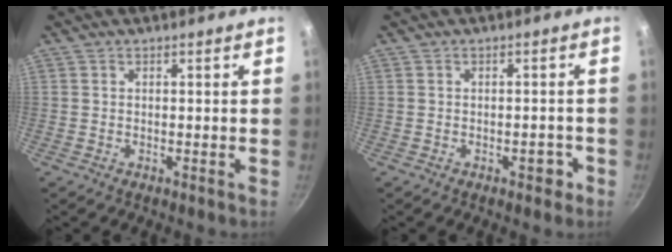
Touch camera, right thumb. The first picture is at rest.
{"total": 2.6, "force": [-1.3, 1.4, 1.8], "torque": [-0.007, 0.017, -0.014]}